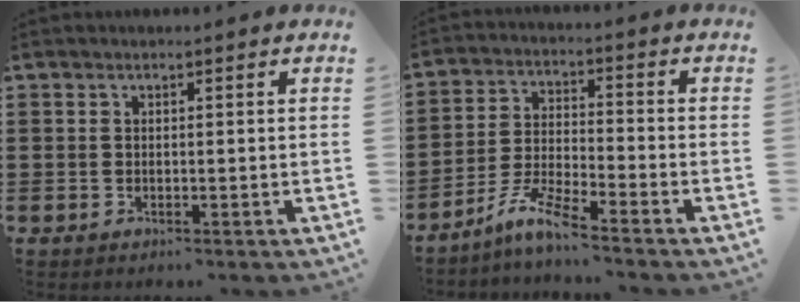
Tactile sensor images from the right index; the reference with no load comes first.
{"total": 6.3, "force": [-5.4, 0.0, 3.2], "torque": [-0.089, -0.014, -0.111]}